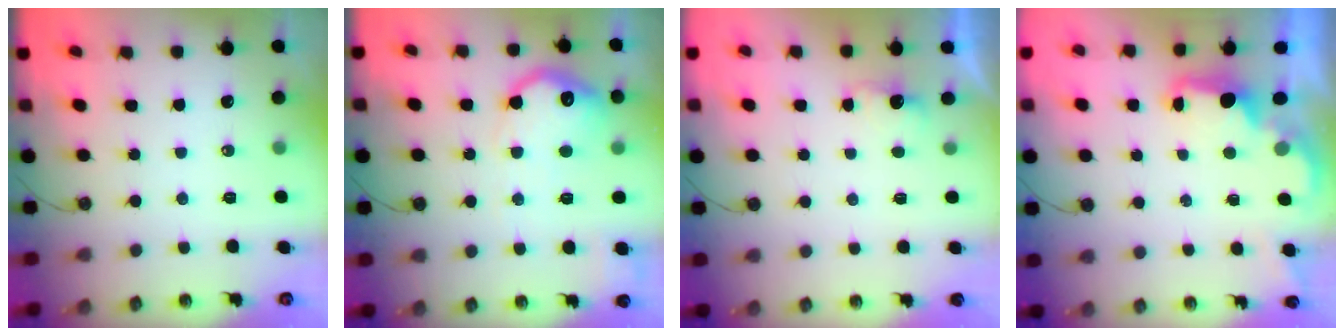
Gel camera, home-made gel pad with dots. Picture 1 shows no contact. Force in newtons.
{"total": 17.5, "press": 17.4, "slide": 1.2}
{"total": 2.5, "press": 2.3, "slide": 0.9}
{"total": 2.2, "press": 2.1, "slide": 0.8}